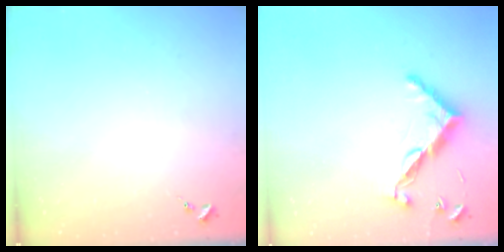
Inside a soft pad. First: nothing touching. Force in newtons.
{"total": 10.9, "press": 10.9, "slide": 0.4}